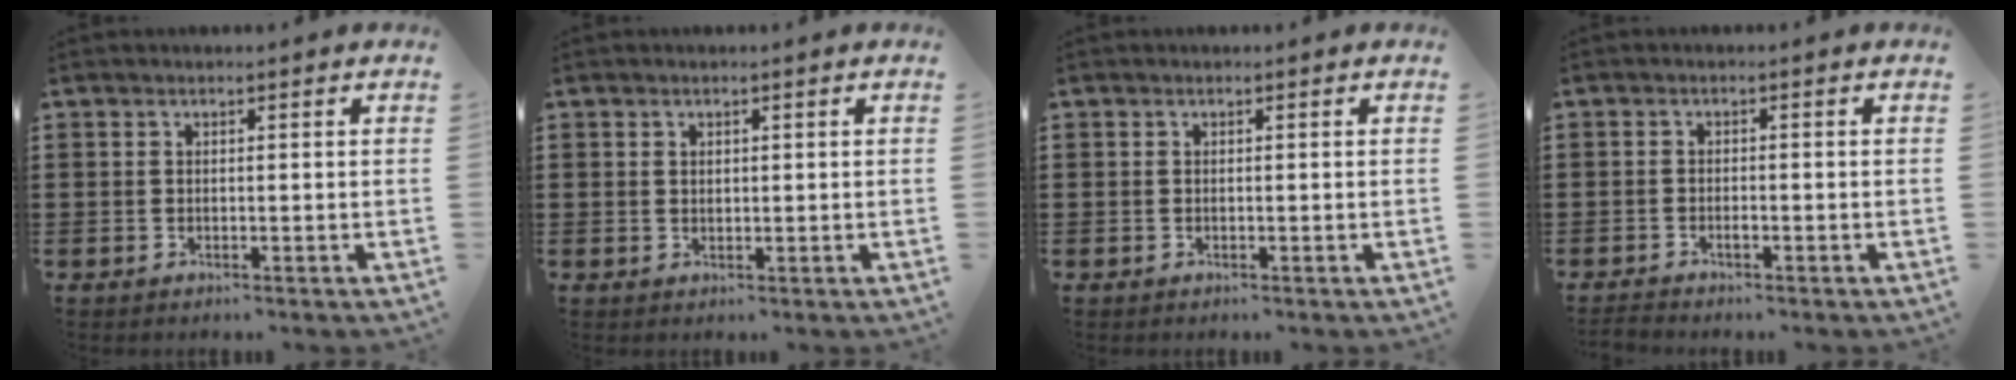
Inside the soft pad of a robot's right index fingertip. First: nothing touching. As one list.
[{"total": 0.8, "force": [0.5, 0.5, 0.3], "torque": [-0.007, 0.004, 0.009]}, {"total": 0.0}, {"total": 1.1, "force": [-0.9, 0.2, 0.6], "torque": [-0.014, -0.004, -0.015]}]